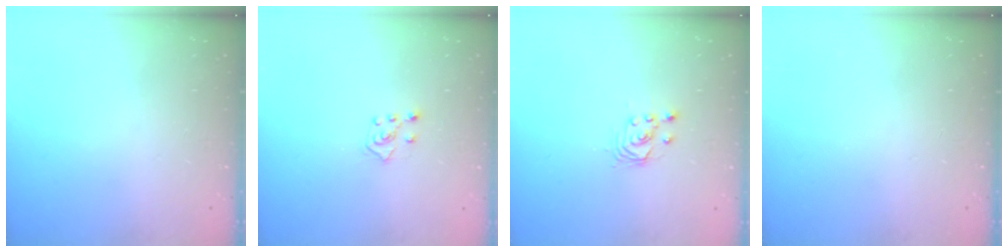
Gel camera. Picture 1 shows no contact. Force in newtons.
{"total": 5.0, "press": 4.9, "slide": 0.8}
{"total": 2.5, "press": 2.5, "slide": 0.2}
{"total": 0.0}